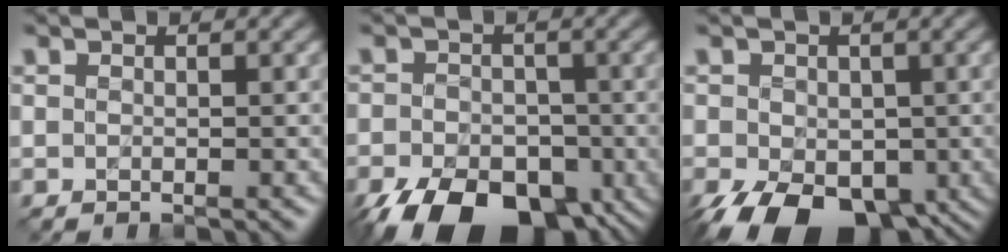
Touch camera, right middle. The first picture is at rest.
{"total": 11.5, "force": [-6.8, 6.7, 6.6], "torque": [-0.101, -0.039, -0.111]}
{"total": 10.1, "force": [-4.6, 6.2, 6.6], "torque": [-0.115, -0.040, -0.070]}